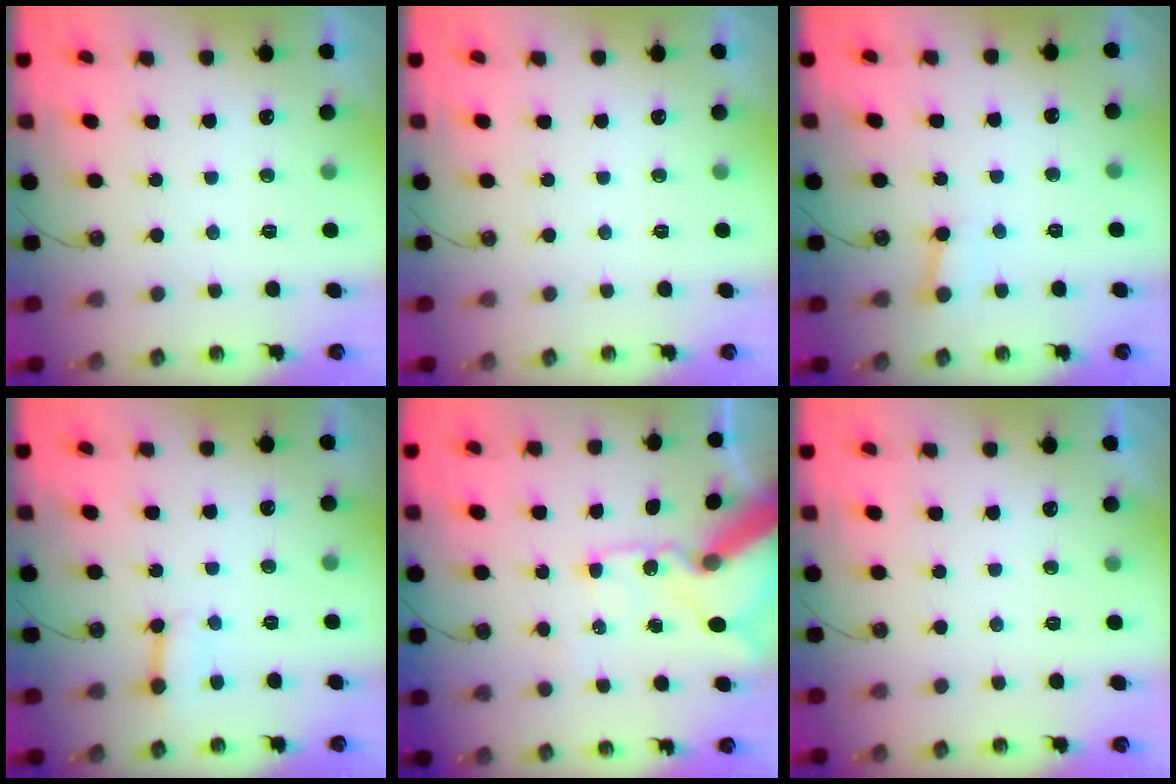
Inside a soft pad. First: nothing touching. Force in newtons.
{"total": 0.0}
{"total": 2.0, "press": 2.0, "slide": 0.2}
{"total": 6.2, "press": 6.2, "slide": 0.5}
{"total": 15.3, "press": 15.1, "slide": 2.4}
{"total": 0.0}